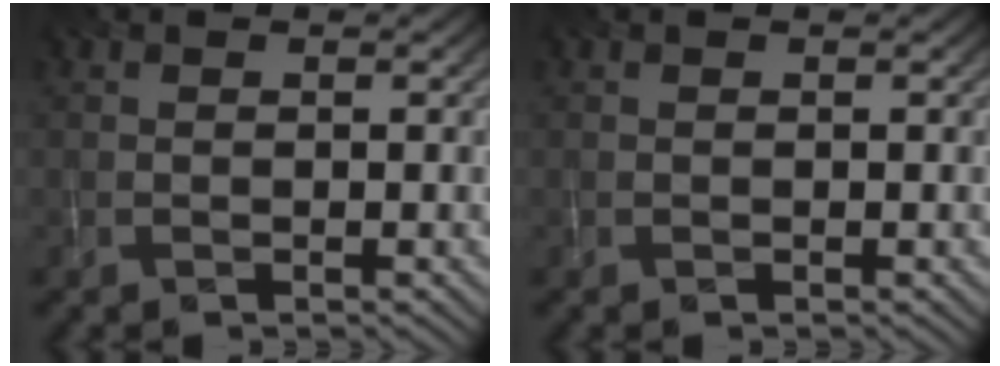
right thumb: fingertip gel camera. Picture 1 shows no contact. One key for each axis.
{"total": 0.0}